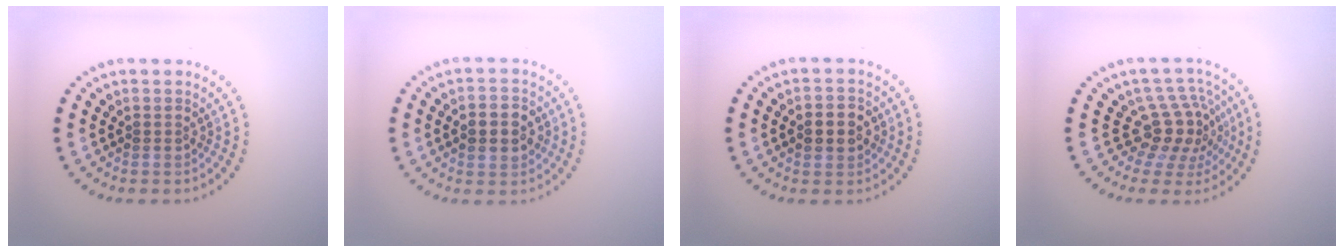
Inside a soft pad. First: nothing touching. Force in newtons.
{"total": 4.3, "press": 4.3, "slide": 0.2}
{"total": 2.8, "press": 2.8, "slide": 0.3}
{"total": 4.3, "press": 3.0, "slide": 3.0}